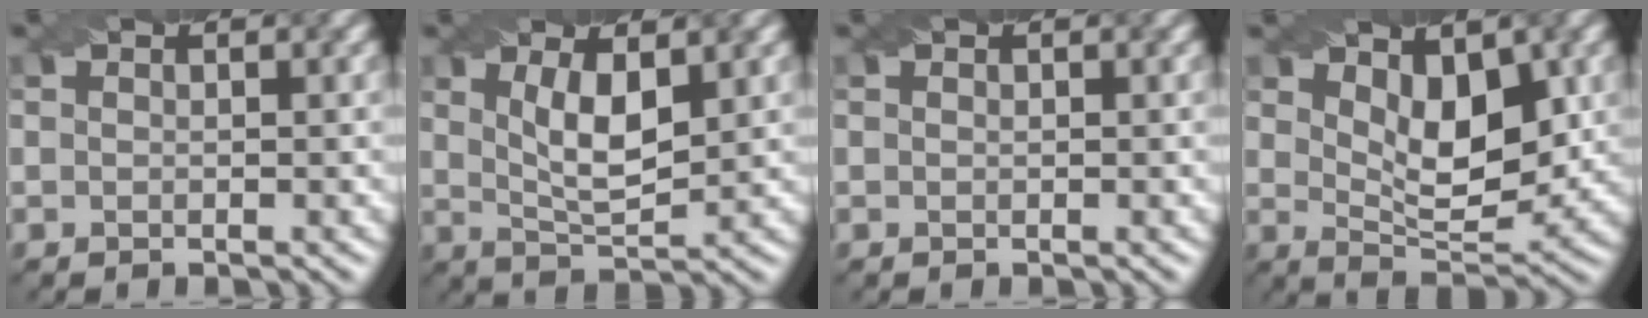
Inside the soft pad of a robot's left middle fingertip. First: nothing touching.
{"total": 4.5, "force": [1.4, 1.5, 4.0], "torque": [-0.082, -0.006, 0.029]}
{"total": 0.0}
{"total": 6.0, "force": [2.0, 2.9, 4.9], "torque": [-0.077, -0.011, 0.036]}